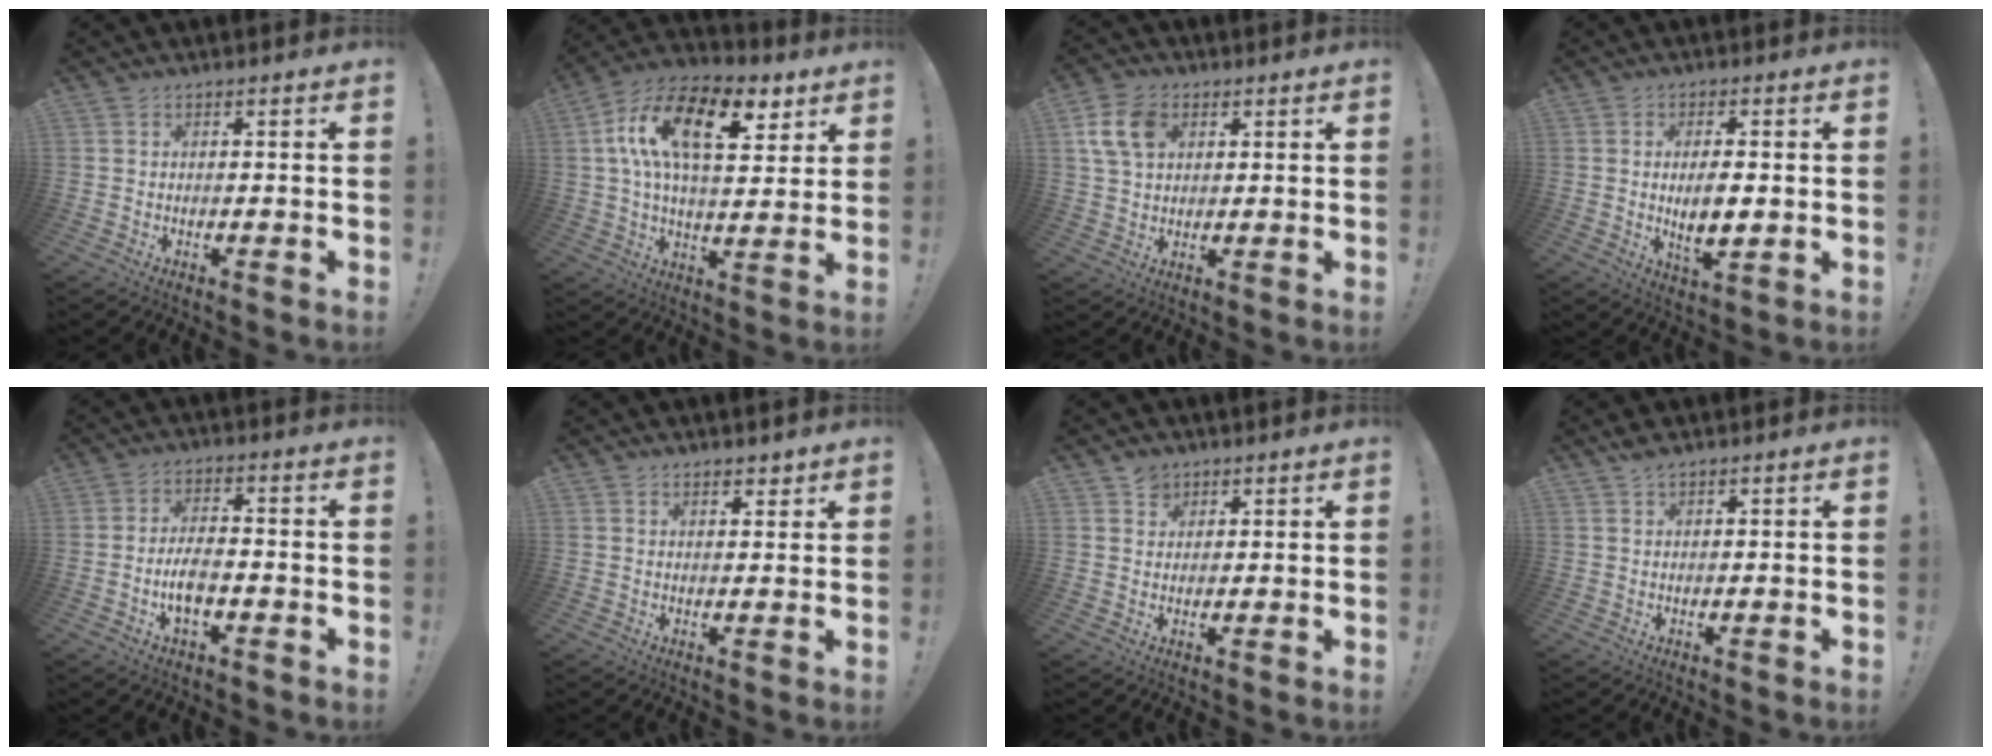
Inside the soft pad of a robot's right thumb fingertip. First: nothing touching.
{"total": 19.7, "force": [7.5, 9.6, 15.5], "torque": [-0.269, -0.020, 0.120]}
{"total": 10.3, "force": [3.4, 7.2, 6.4], "torque": [-0.131, 0.008, 0.070]}
{"total": 7.3, "force": [-0.1, 3.0, 6.6], "torque": [-0.116, -0.011, -0.005]}
{"total": 6.3, "force": [-2.0, 2.7, 5.3], "torque": [-0.112, 0.002, -0.034]}
{"total": 2.7, "force": [2.3, 1.3, 0.9], "torque": [0.000, -0.016, 0.039]}
{"total": 3.7, "force": [2.6, 2.6, 0.3], "torque": [0.002, -0.013, 0.047]}
{"total": 2.2, "force": [1.8, 0.7, 1.1], "torque": [-0.029, 0.000, 0.035]}